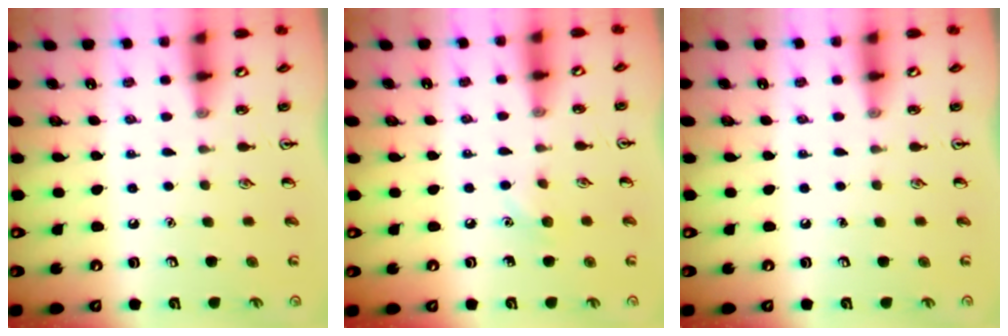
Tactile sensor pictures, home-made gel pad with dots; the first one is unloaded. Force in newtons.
{"total": 5.3, "press": 5.0, "slide": 1.6}
{"total": 0.0}